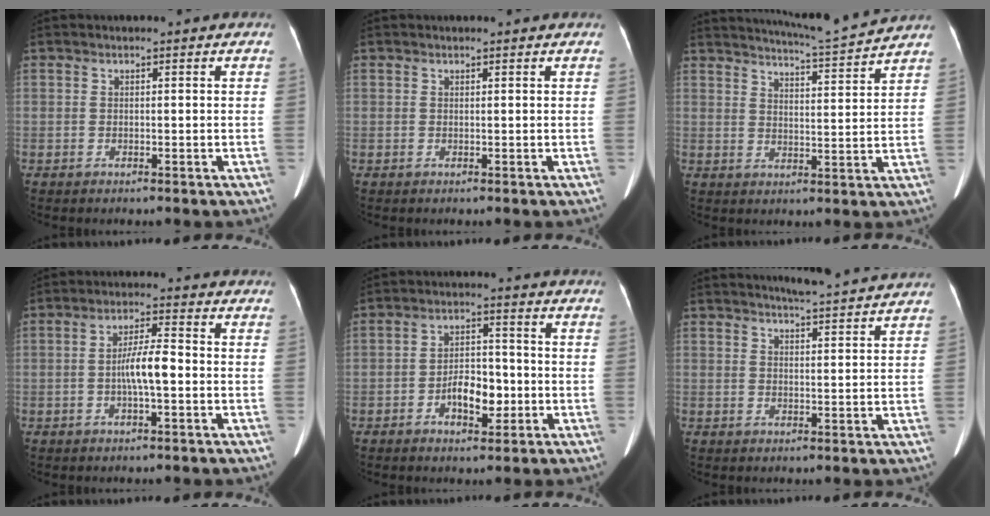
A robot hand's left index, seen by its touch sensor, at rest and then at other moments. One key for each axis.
{"total": 0.6, "fx": 0.6, "fy": 0.0, "fz": 0.1, "tx": -0.005, "ty": 0.000, "tz": 0.004}
{"total": 9.8, "fx": 9.4, "fy": -1.5, "fz": 2.2, "tx": -0.050, "ty": -0.014, "tz": 0.135}
{"total": 5.3, "fx": -1.1, "fy": 0.9, "fz": 5.1, "tx": -0.103, "ty": 0.005, "tz": -0.022}
{"total": 6.4, "fx": -2.3, "fy": 3.2, "fz": 5.0, "tx": -0.092, "ty": 0.008, "tz": -0.036}
{"total": 7.3, "fx": 6.9, "fy": -0.4, "fz": 2.3, "tx": -0.046, "ty": 0.007, "tz": 0.087}